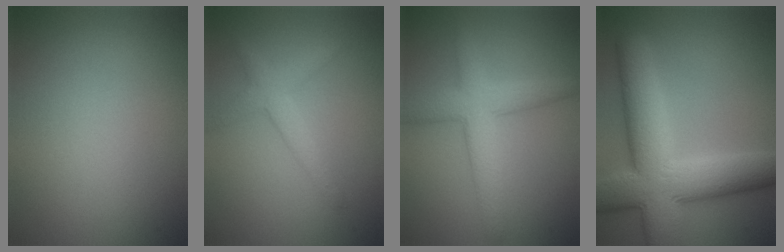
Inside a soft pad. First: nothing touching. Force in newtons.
{"total": 2.4, "press": 2.4, "slide": 0.2}
{"total": 4.7, "press": 4.7, "slide": 0.2}
{"total": 11.4, "press": 11.3, "slide": 0.8}